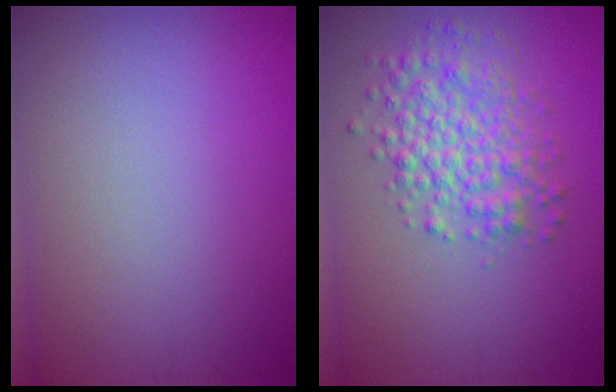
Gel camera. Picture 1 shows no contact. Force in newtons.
{"total": 4.6, "press": 4.6, "slide": 0.1}